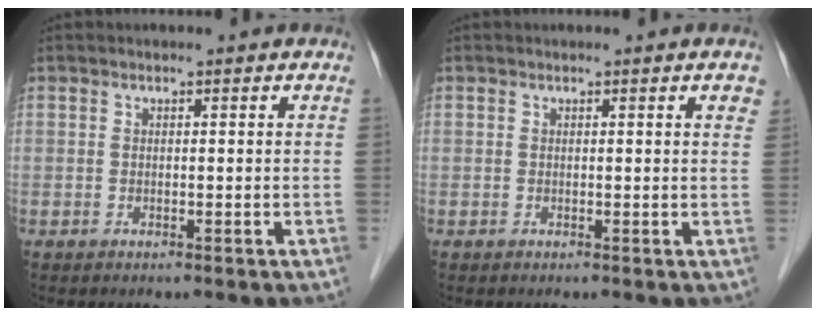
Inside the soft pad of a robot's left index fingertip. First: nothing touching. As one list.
[{"total": 1.6, "force": [0.8, 0.2, 1.4], "torque": [-0.012, 0.002, 0.006]}]